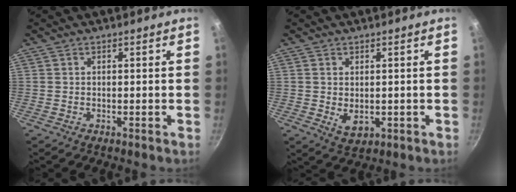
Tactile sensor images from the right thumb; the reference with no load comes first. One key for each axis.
{"total": 4.1, "fx": -0.2, "fy": 2.7, "fz": 3.0, "tx": -0.048, "ty": -0.011, "tz": 0.005}